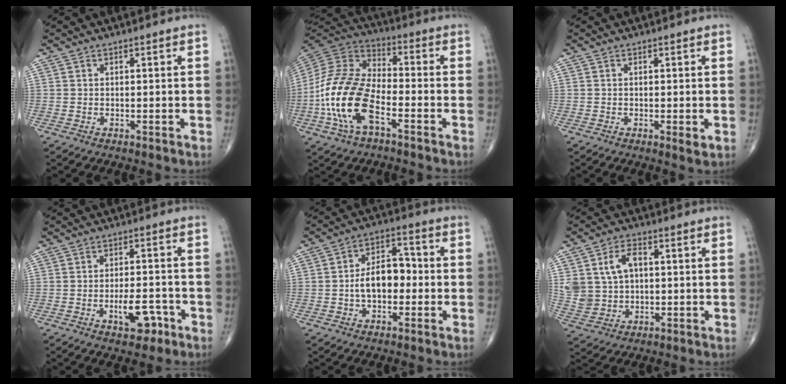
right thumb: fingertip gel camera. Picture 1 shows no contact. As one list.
[{"total": 18.0, "force": [-6.3, 8.9, 14.4], "torque": [-0.300, 0.034, -0.123]}, {"total": 1.5, "force": [-0.3, 0.3, 1.4], "torque": [-0.025, -0.007, -0.005]}, {"total": 6.4, "force": [-3.0, 3.0, 4.8], "torque": [-0.061, 0.020, -0.042]}, {"total": 9.2, "force": [-1.2, 5.7, 7.1], "torque": [-0.099, 0.033, -0.029]}, {"total": 9.7, "force": [2.1, 6.9, 6.5], "torque": [-0.110, 0.003, 0.049]}]